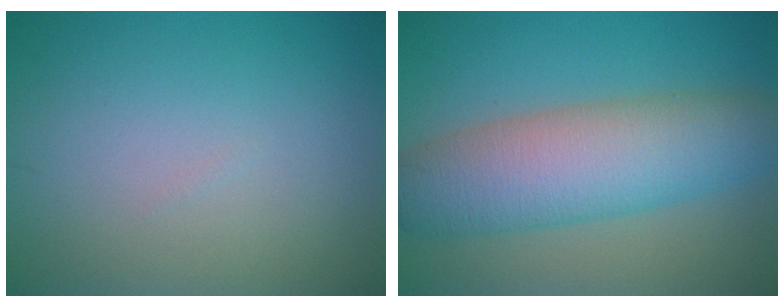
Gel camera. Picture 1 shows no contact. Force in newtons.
{"total": 8.7, "press": 8.7, "slide": 0.5}